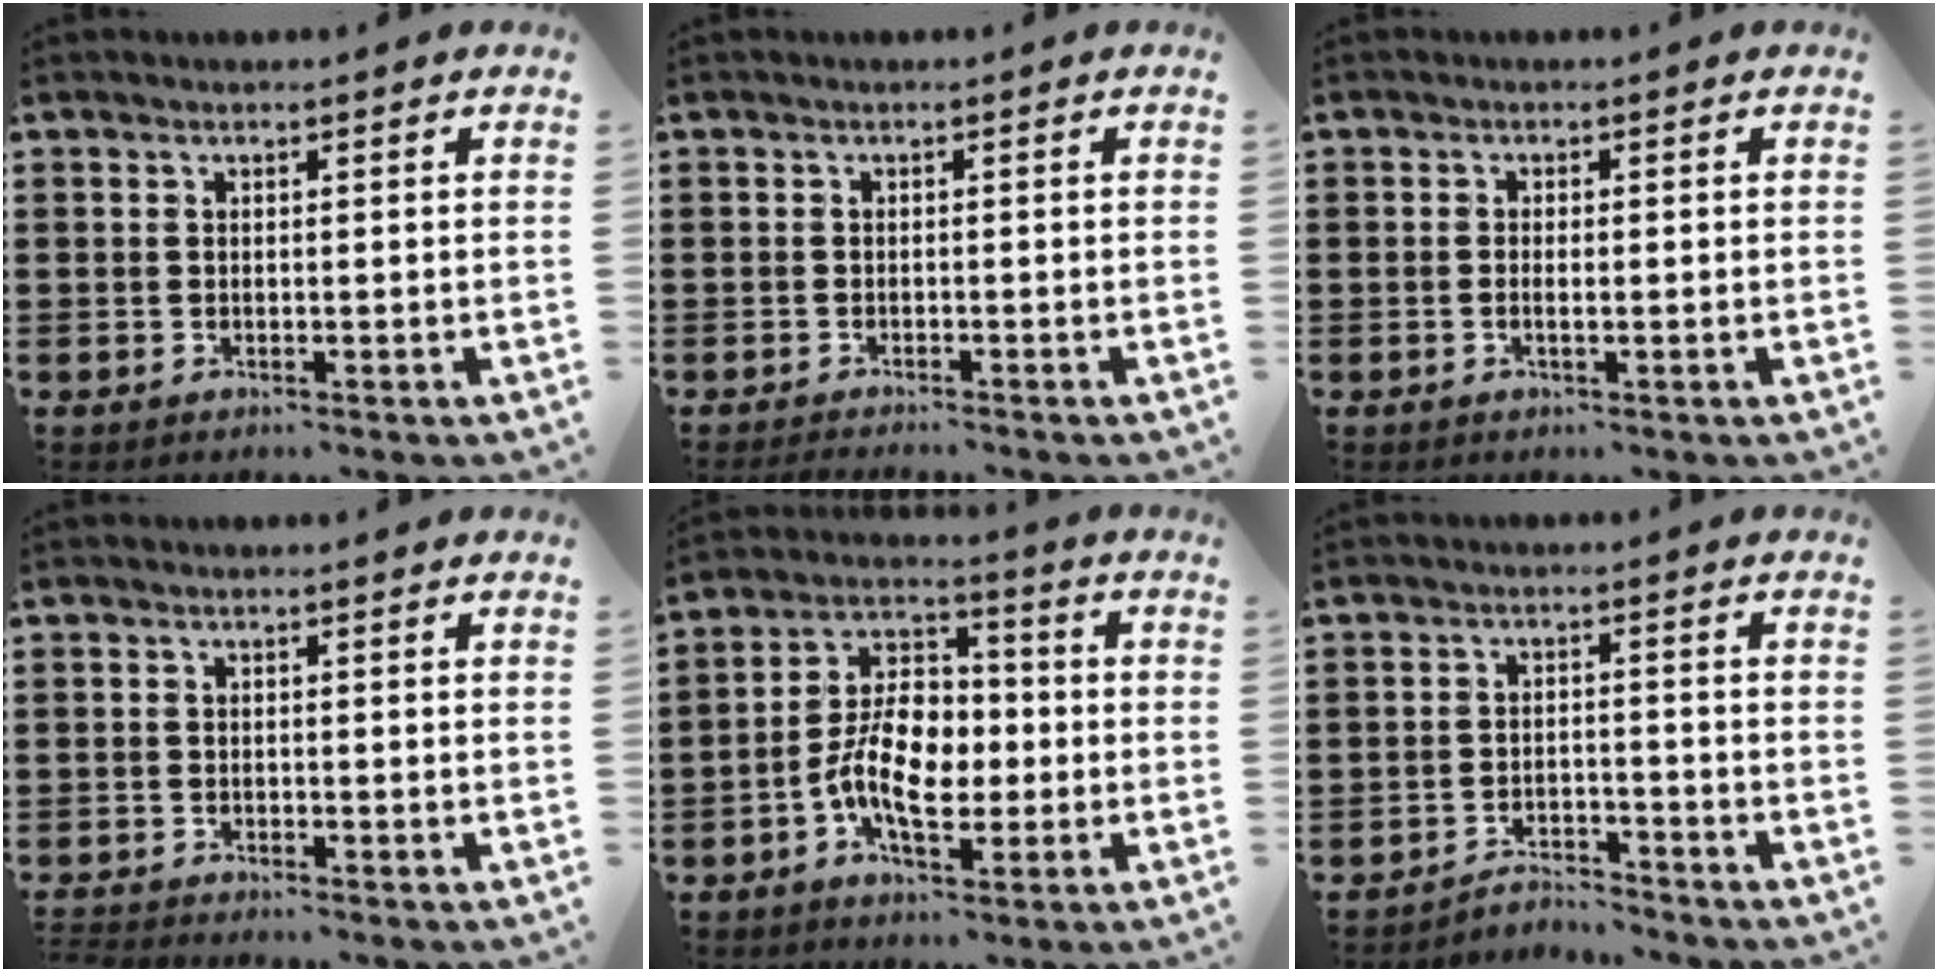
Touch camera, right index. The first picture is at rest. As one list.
[{"total": 1.1, "force": [-1.1, -0.1, 0.0], "torque": [-0.002, 0.001, -0.022]}, {"total": 1.3, "force": [-0.4, 0.3, 1.2], "torque": [-0.022, -0.001, -0.006]}, {"total": 0.8, "force": [-0.8, 0.0, 0.0], "torque": [-0.001, -0.001, -0.016]}, {"total": 9.5, "force": [-2.2, 5.6, 7.3], "torque": [-0.149, 0.007, -0.046]}, {"total": 3.4, "force": [-3.3, 0.4, 0.1], "torque": [-0.009, 0.003, -0.072]}]